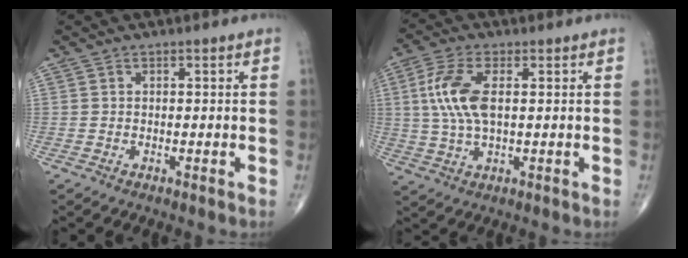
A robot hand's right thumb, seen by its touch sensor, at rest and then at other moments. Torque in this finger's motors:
{"motor_torque": [0.07, 0.15, 0.97, 0.54, 0.12]}